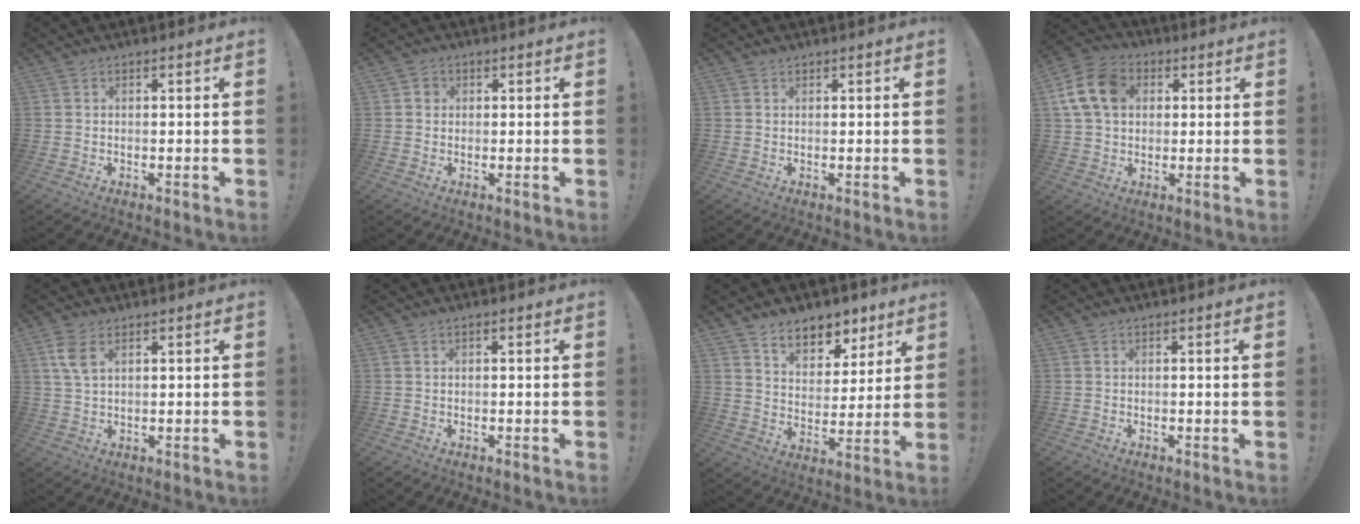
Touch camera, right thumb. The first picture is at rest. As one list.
[{"total": 2.2, "force": [0.1, 2.0, 0.7], "torque": [-0.008, 0.005, 0.001]}, {"total": 0.7, "force": [0.6, 0.2, 0.1], "torque": [0.004, -0.003, 0.011]}, {"total": 13.6, "force": [3.7, 10.3, 8.0], "torque": [-0.140, 0.001, 0.075]}, {"total": 5.5, "force": [2.4, 2.6, 4.2], "torque": [-0.081, -0.006, 0.044]}, {"total": 0.0}, {"total": 9.8, "force": [7.4, 5.7, 3.0], "torque": [-0.034, -0.060, 0.138]}, {"total": 1.0, "force": [0.2, -0.3, 0.9], "torque": [-0.011, -0.001, 0.001]}]